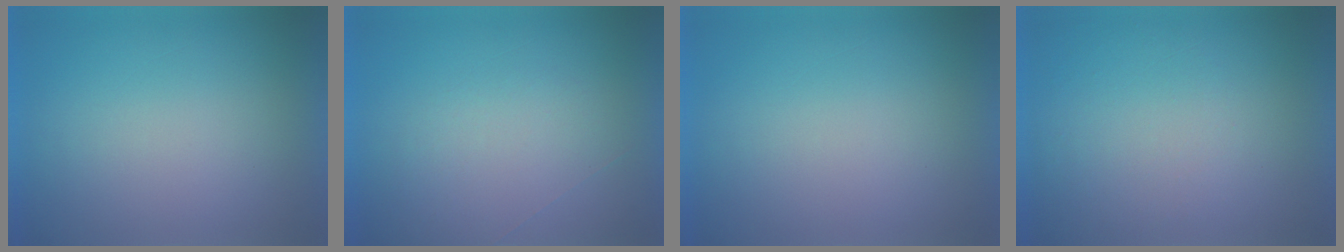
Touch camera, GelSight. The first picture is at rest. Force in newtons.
{"total": 1.0}
{"total": 0.0}
{"total": 1.0}